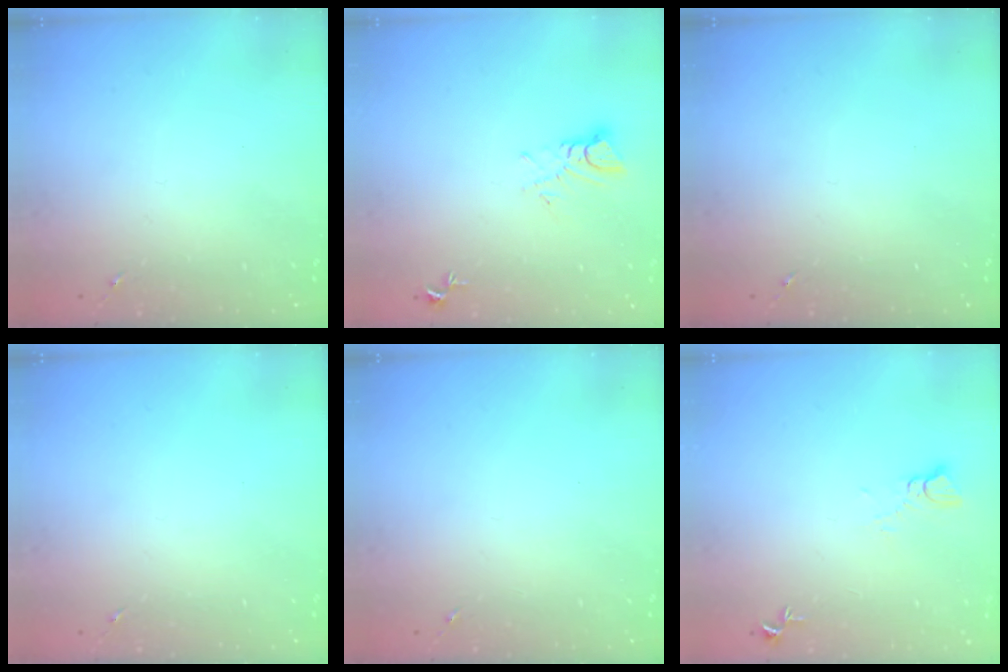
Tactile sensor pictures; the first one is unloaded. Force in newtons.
{"total": 4.4, "press": 4.4, "slide": 0.3}
{"total": 0.0}
{"total": 0.0}
{"total": 0.0}
{"total": 3.3, "press": 3.3, "slide": 0.3}